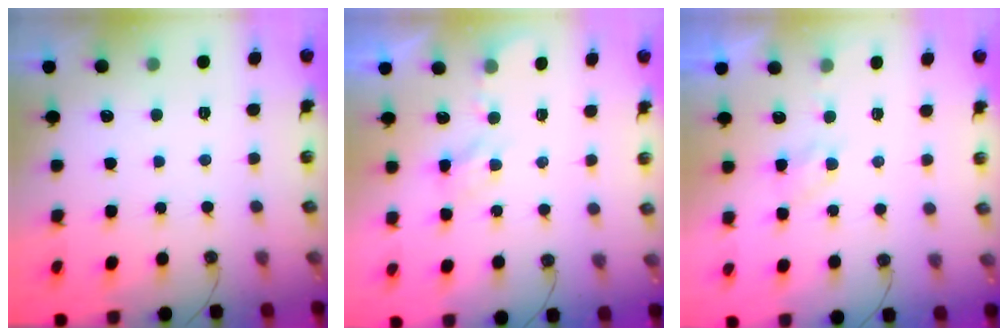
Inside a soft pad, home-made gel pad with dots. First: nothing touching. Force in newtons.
{"total": 3.4, "press": 3.3, "slide": 0.5}
{"total": 3.8, "press": 3.7, "slide": 0.6}